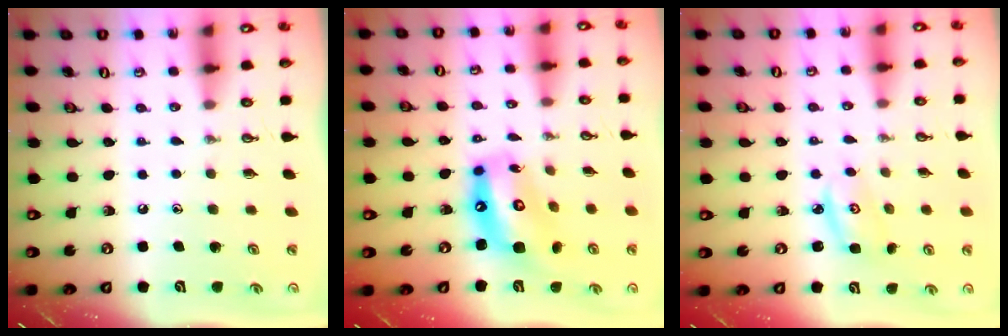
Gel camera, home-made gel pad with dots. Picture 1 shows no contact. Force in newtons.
{"total": 15.2, "press": 15.1, "slide": 1.7}
{"total": 3.1, "press": 3.1, "slide": 0.2}